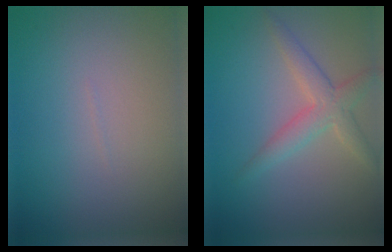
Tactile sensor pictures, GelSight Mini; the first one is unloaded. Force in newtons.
{"total": 3.0, "press": 3.0, "slide": 0.3}